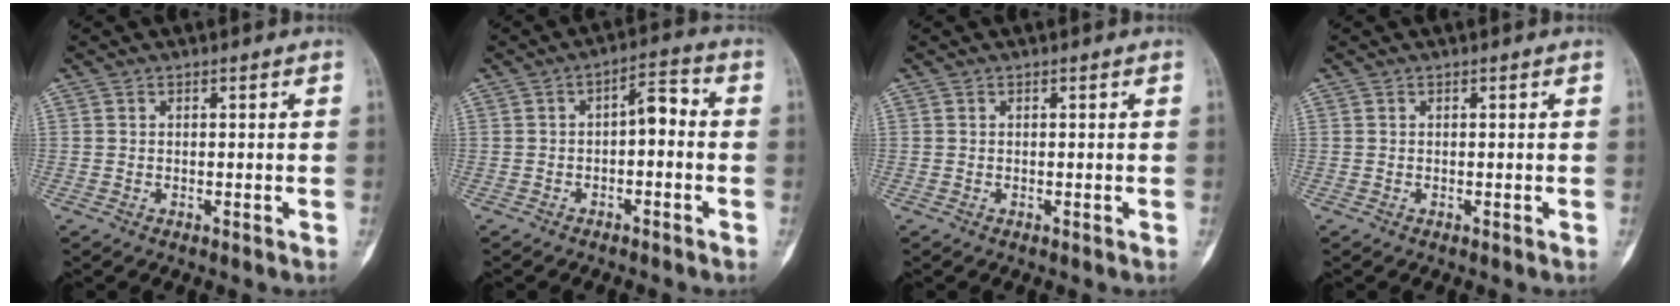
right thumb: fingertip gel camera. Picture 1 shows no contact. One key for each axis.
{"total": 5.3, "fx": -0.8, "fy": 2.6, "fz": 4.6, "tx": -0.059, "ty": 0.033, "tz": -0.021}
{"total": 0.0}
{"total": 0.0}